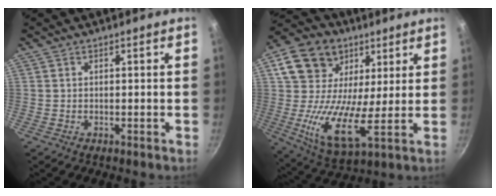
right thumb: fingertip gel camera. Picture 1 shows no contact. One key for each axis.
{"total": 18.7, "fx": 6.1, "fy": 13.0, "fz": 12.0, "tx": -0.217, "ty": -0.014, "tz": 0.094}